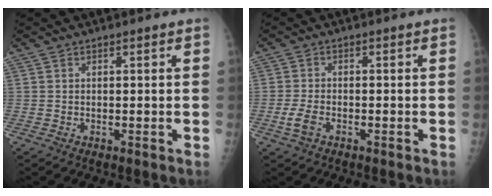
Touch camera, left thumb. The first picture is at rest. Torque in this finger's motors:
{"motor_torque": [0.22, 0.25, -0.01, -0.01, 0.08]}